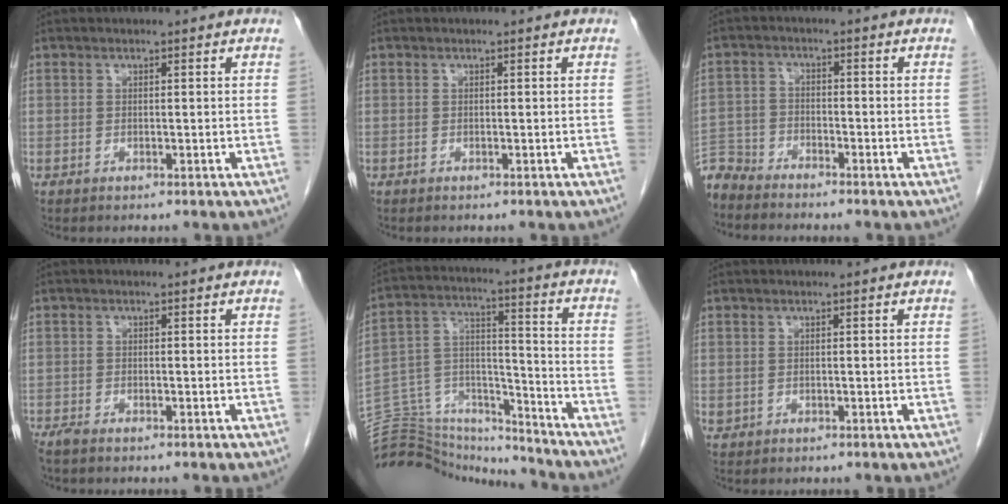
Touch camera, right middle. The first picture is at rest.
{"total": 0.0}
{"total": 5.8, "force": [-5.7, 1.1, 0.1], "torque": [0.003, -0.008, -0.114]}
{"total": 1.2, "force": [-1.1, 0.0, 0.6], "torque": [-0.019, -0.005, -0.024]}
{"total": 21.2, "force": [-20.5, 3.9, 3.6], "torque": [-0.095, 0.041, -0.324]}
{"total": 0.5, "force": [0.0, 0.5, 0.1], "torque": [0.000, 0.002, 0.002]}